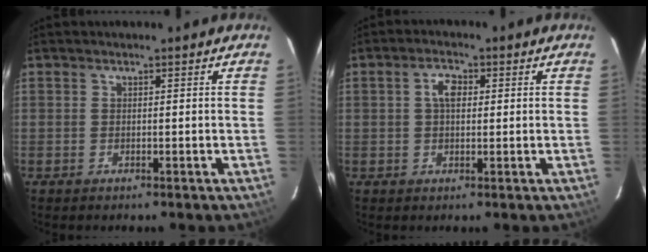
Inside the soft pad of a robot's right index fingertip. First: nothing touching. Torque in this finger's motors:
{"motor_torque": [0.50, 0.01, 0.12, 0.06]}